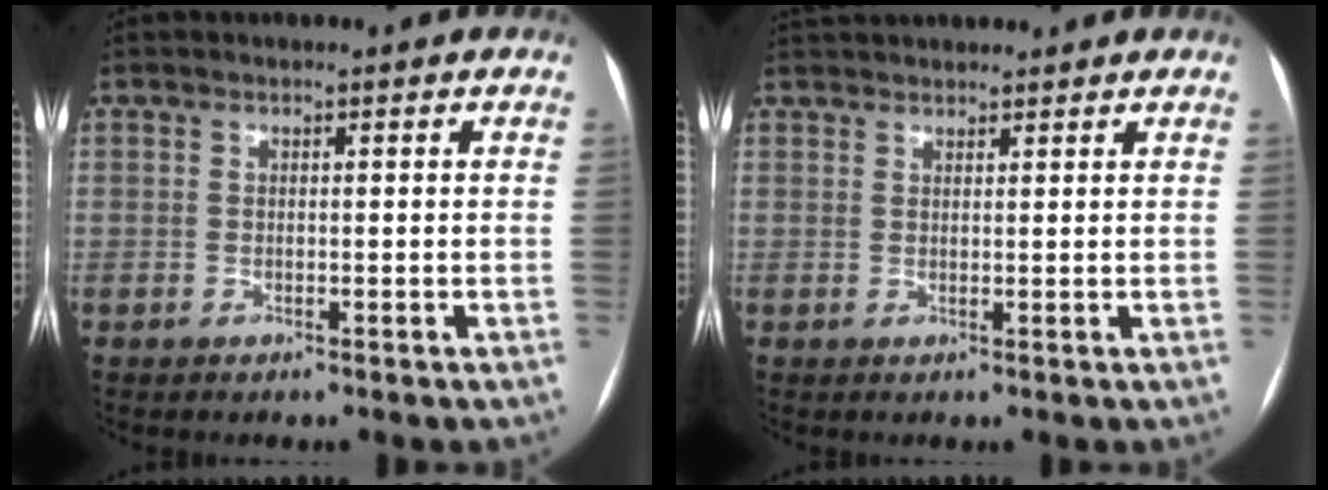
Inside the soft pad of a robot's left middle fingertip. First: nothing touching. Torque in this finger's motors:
{"motor_torque": [0.30, -0.38, -0.08, 0.00]}